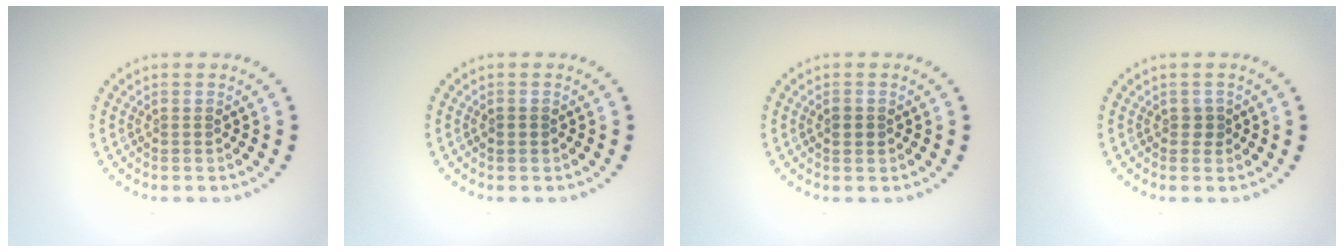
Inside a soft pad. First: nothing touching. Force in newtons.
{"total": 0.9, "press": 0.9, "slide": 0.2}
{"total": 1.0, "press": 1.0, "slide": 0.1}
{"total": 0.9, "press": 0.8, "slide": 0.5}